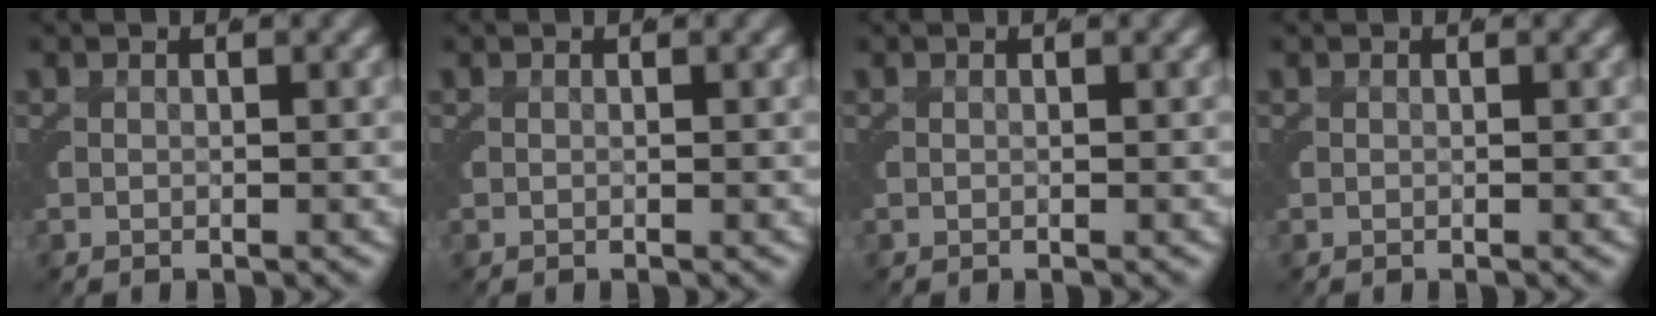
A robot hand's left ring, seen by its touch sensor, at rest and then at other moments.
{"total": 0.0}
{"total": 0.0}
{"total": 0.0}